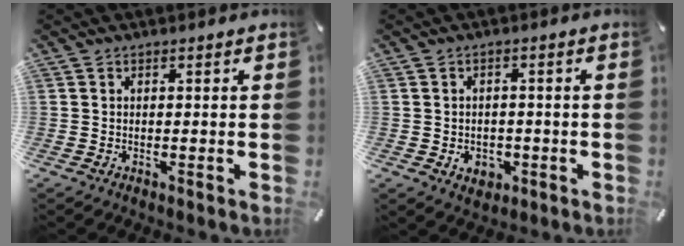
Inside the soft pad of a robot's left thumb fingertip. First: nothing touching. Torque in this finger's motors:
{"motor_torque": [0.38, 0.48, 0.03, 0.04, 0.00]}